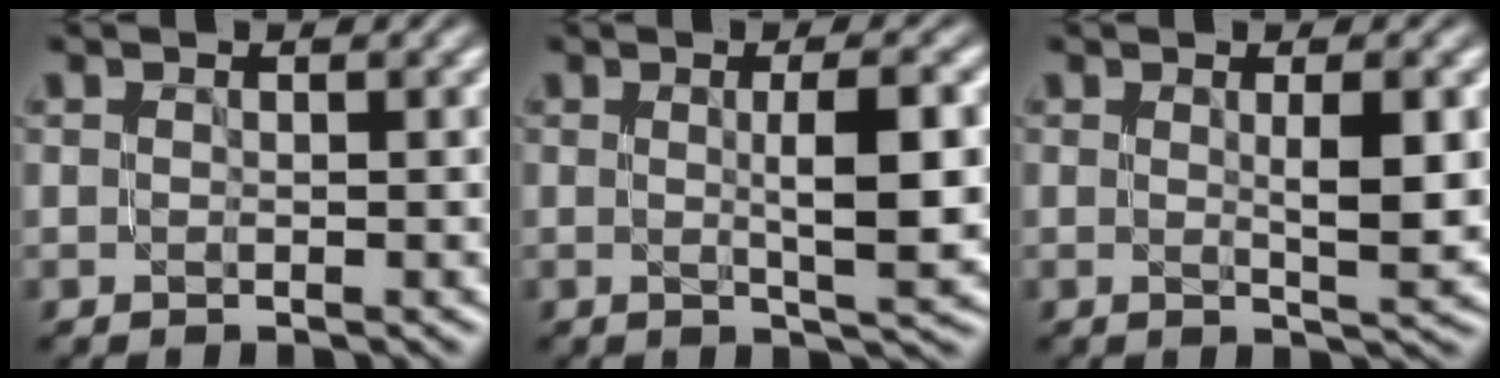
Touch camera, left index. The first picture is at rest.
{"total": 5.4, "force": [0.4, 1.0, 5.3], "torque": [-0.075, 0.005, 0.006]}
{"total": 3.4, "force": [0.5, 0.5, 3.3], "torque": [-0.052, -0.003, 0.009]}